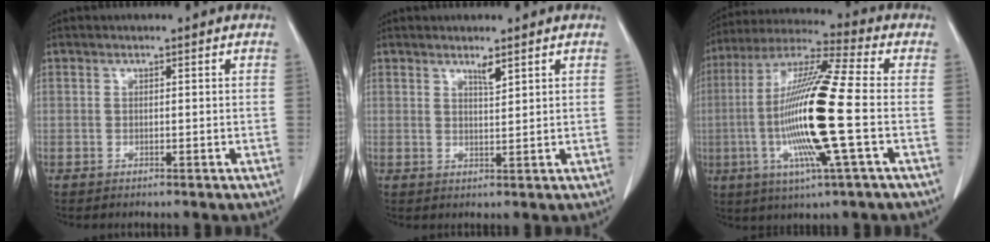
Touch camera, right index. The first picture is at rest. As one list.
[{"total": 1.8, "force": [1.4, 0.1, 1.2], "torque": [-0.023, -0.006, 0.027]}, {"total": 18.4, "force": [-2.9, 0.3, 18.1], "torque": [-0.366, -0.009, -0.065]}]